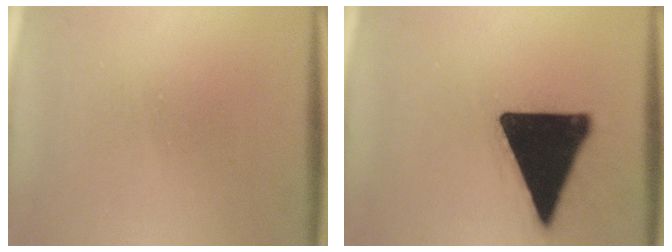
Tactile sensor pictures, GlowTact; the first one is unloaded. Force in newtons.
{"total": 20.3}